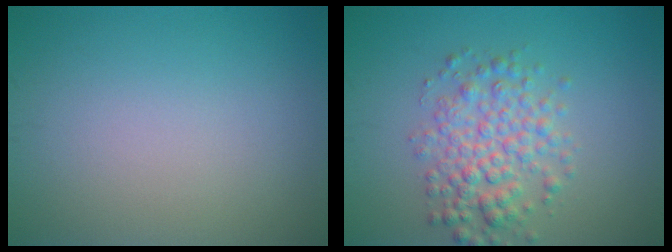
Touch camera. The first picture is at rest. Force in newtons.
{"total": 4.4, "press": 4.4, "slide": 0.0}